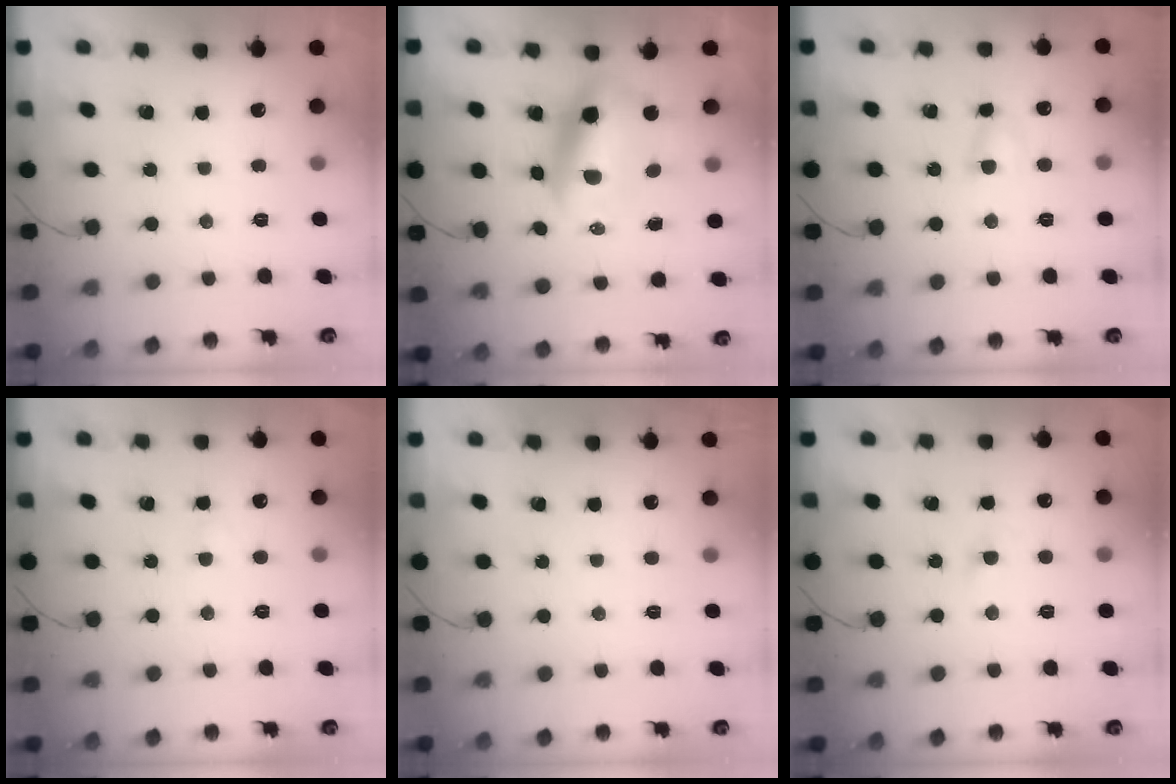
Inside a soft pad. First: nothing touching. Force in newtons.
{"total": 10.5, "press": 10.2, "slide": 2.5}
{"total": 4.2, "press": 4.1, "slide": 1.1}
{"total": 1.3, "press": 1.0, "slide": 0.7}
{"total": 1.0, "press": 0.9, "slide": 0.2}
{"total": 1.8, "press": 1.6, "slide": 0.8}